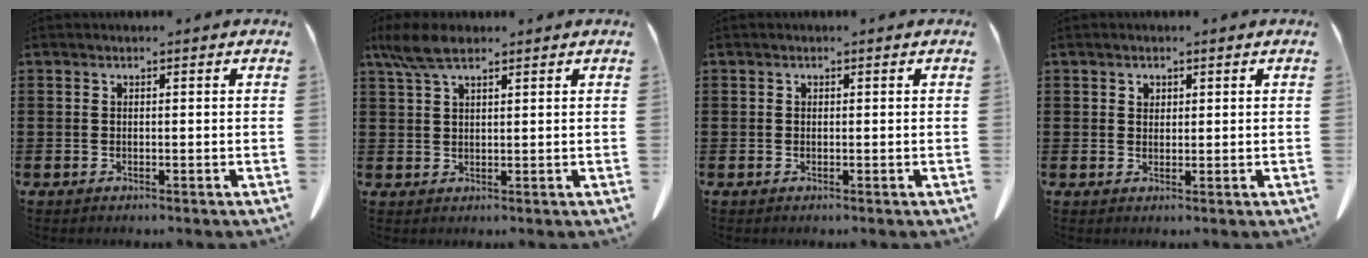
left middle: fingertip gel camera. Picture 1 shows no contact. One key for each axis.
{"total": 5.3, "fx": 3.3, "fy": 1.7, "fz": 3.7, "tx": -0.095, "ty": -0.002, "tz": 0.057}
{"total": 0.0}
{"total": 1.2, "fx": 0.8, "fy": 0.8, "fz": 0.3, "tx": 0.000, "ty": -0.001, "tz": 0.015}